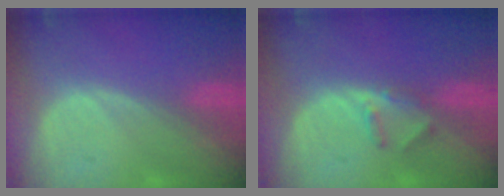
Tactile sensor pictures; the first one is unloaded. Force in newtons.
{"total": 2.5, "press": 2.3, "slide": 1.0}